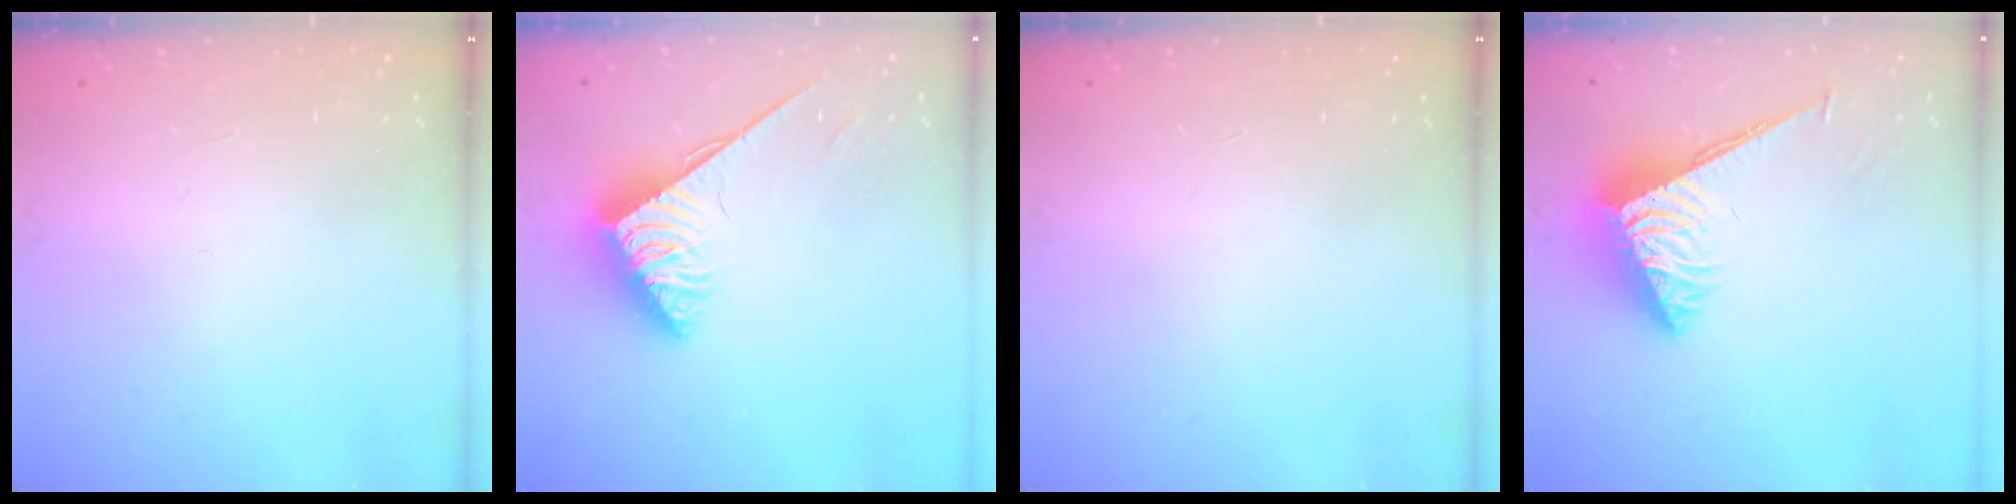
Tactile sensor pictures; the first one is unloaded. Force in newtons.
{"total": 3.7, "press": 3.7, "slide": 0.5}
{"total": 0.0}
{"total": 6.1, "press": 6.1, "slide": 0.4}